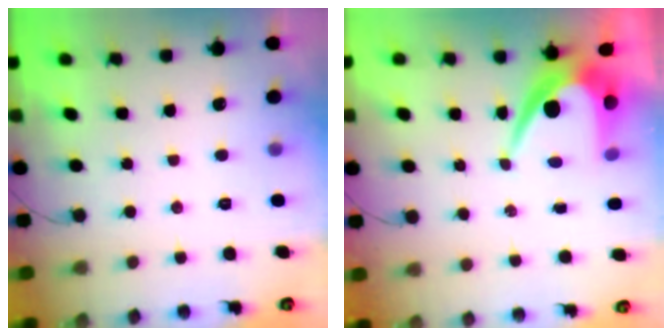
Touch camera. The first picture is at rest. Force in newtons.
{"total": 7.6, "press": 7.6, "slide": 0.4}